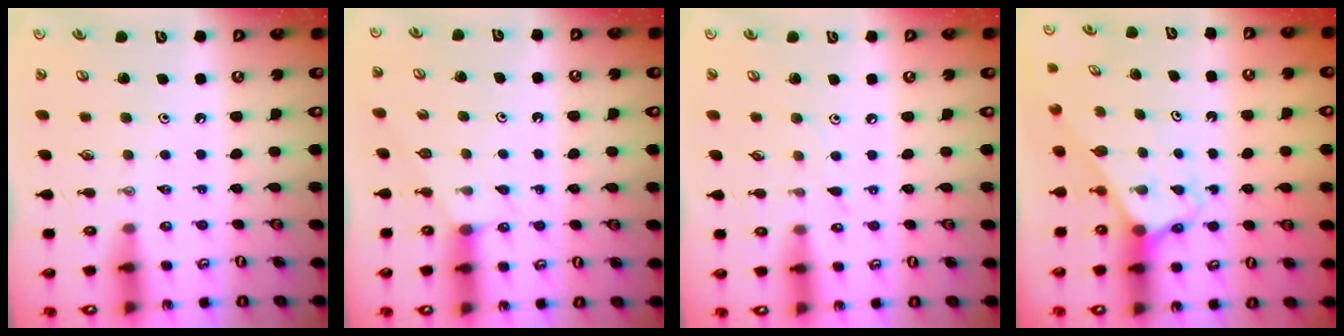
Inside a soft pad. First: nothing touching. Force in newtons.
{"total": 2.7, "press": 2.7, "slide": 0.3}
{"total": 3.8, "press": 3.7, "slide": 0.6}
{"total": 2.7, "press": 2.7, "slide": 0.1}